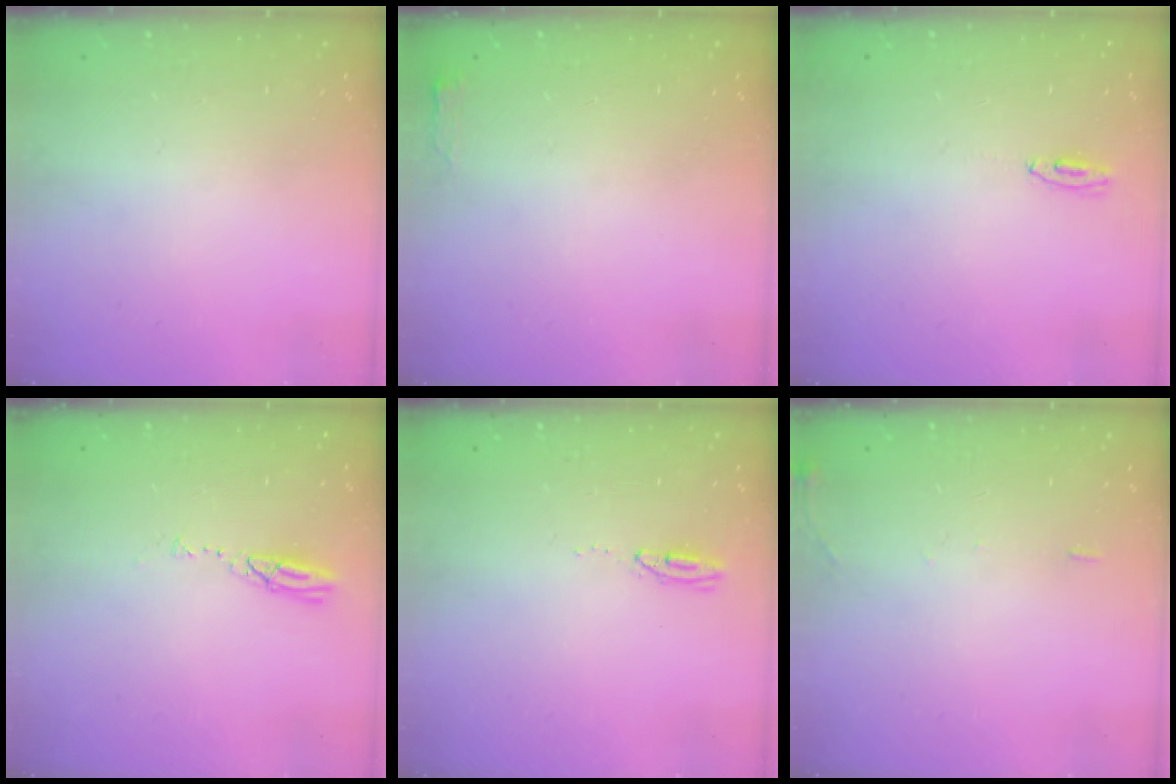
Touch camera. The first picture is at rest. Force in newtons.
{"total": 3.7, "press": 3.5, "slide": 1.3}
{"total": 3.3, "press": 3.0, "slide": 1.5}
{"total": 3.8, "press": 3.8, "slide": 0.3}
{"total": 3.6, "press": 3.4, "slide": 1.0}
{"total": 5.8, "press": 5.7, "slide": 0.9}